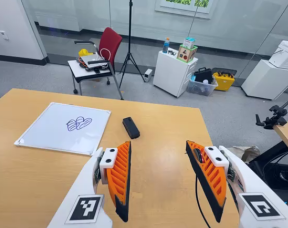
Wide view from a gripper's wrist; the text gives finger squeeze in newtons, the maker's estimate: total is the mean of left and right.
{"total": 0.0}